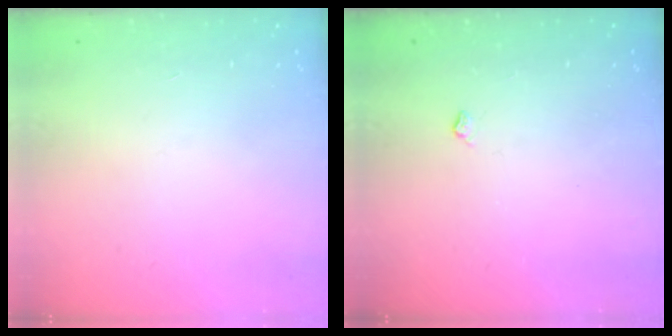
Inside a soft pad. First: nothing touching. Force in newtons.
{"total": 3.5, "press": 3.5, "slide": 0.5}